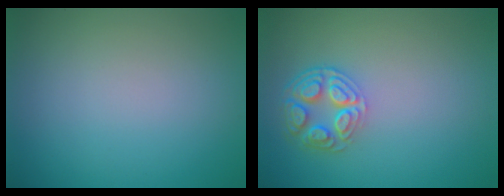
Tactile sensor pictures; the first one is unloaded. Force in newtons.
{"total": 4.3, "press": 3.4, "slide": 2.7}